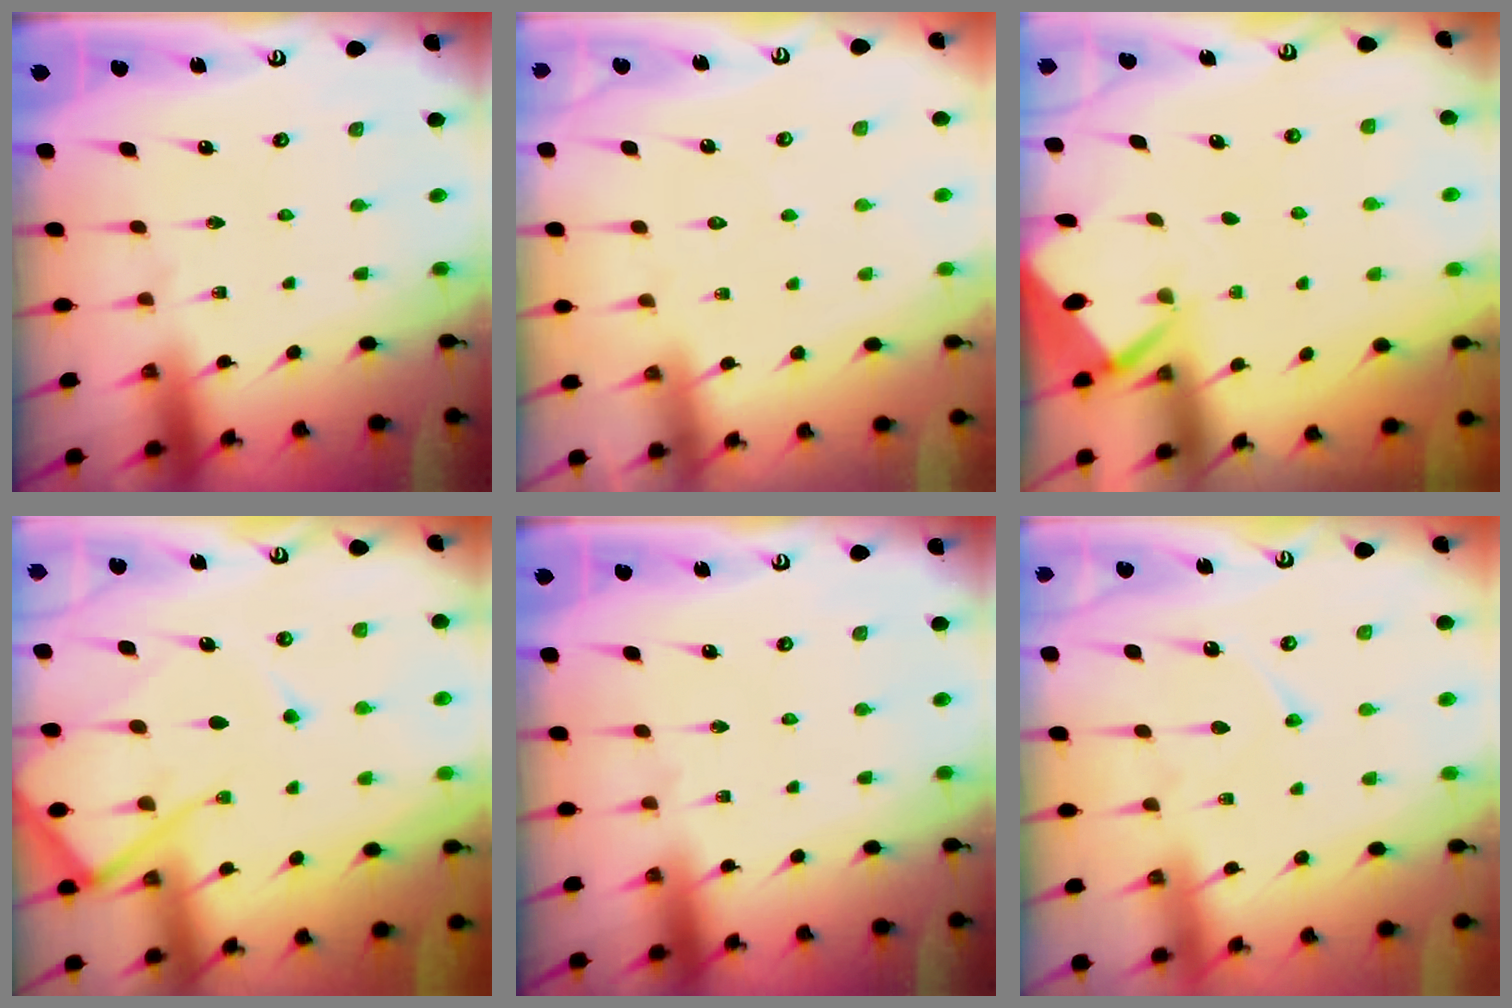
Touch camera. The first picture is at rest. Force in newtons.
{"total": 4.2, "press": 4.2, "slide": 0.5}
{"total": 2.6, "press": 2.6, "slide": 0.4}
{"total": 12.4, "press": 12.3, "slide": 1.4}
{"total": 0.0}
{"total": 5.8, "press": 5.8, "slide": 0.7}